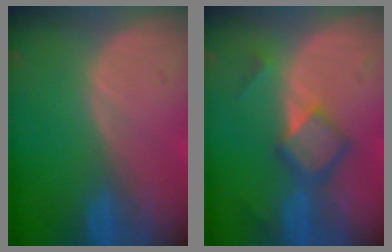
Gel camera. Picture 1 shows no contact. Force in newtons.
{"total": 5.9, "press": 5.0, "slide": 3.1}